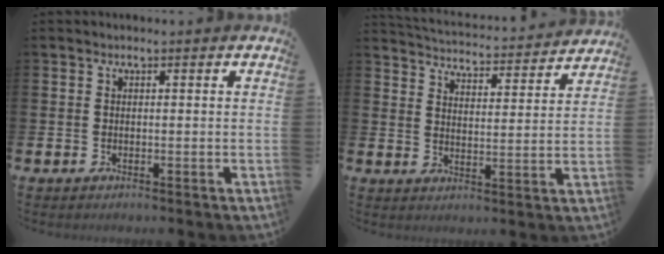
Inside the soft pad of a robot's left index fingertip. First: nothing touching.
{"total": 4.4, "force": [4.4, 0.3, 0.1], "torque": [-0.019, -0.044, 0.072]}